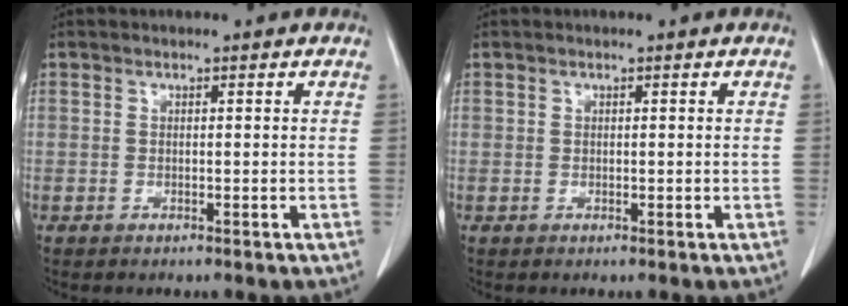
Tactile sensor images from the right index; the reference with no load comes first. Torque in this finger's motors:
{"motor_torque": [-0.16, 0.11, -0.05, 0.01]}